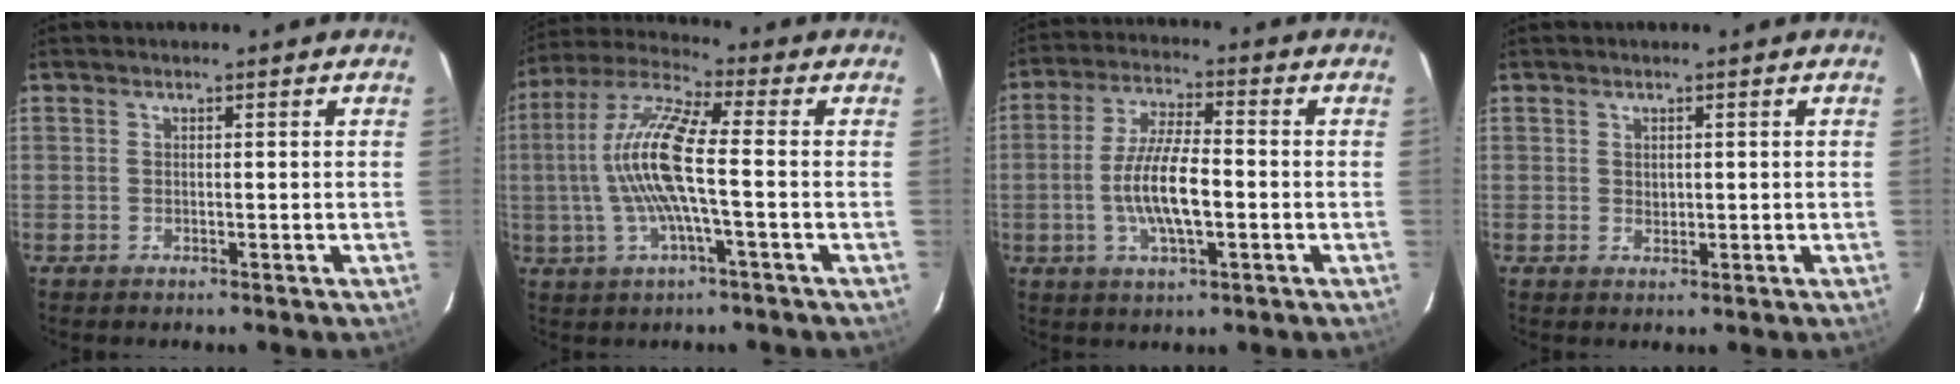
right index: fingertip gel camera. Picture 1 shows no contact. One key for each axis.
{"total": 12.9, "fx": -0.9, "fy": 1.7, "fz": 12.7, "tx": -0.254, "ty": 0.008, "tz": -0.022}
{"total": 10.0, "fx": -2.0, "fy": 2.9, "fz": 9.3, "tx": -0.185, "ty": -0.001, "tz": -0.037}
{"total": 1.1, "fx": 0.5, "fy": 1.0, "fz": 0.2, "tx": 0.000, "ty": 0.001, "tz": 0.011}